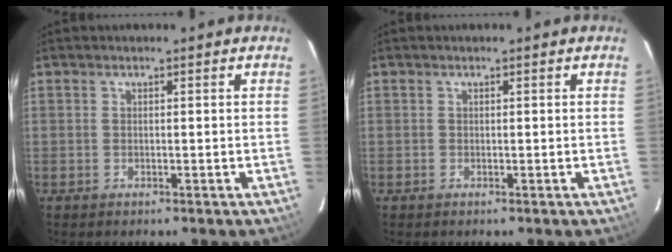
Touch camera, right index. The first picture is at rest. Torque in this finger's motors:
{"motor_torque": [-0.01, -0.01, -0.01, -0.04]}